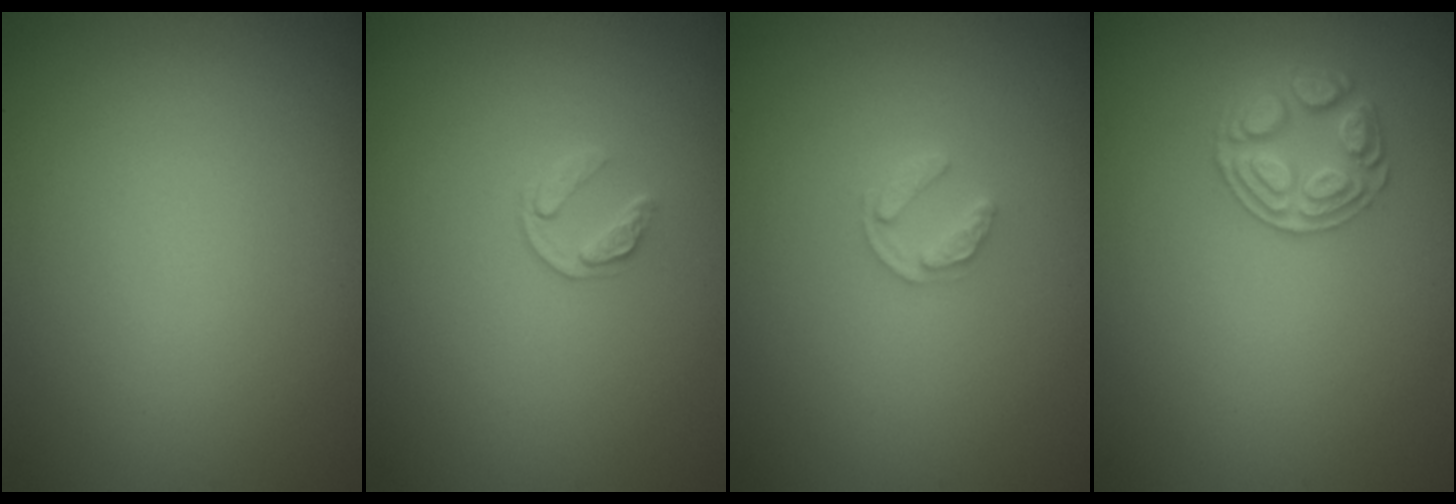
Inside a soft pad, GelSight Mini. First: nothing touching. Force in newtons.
{"total": 1.3, "press": 0.8, "slide": 1.1}
{"total": 1.6, "press": 1.6, "slide": 0.3}
{"total": 2.6, "press": 2.6, "slide": 0.2}